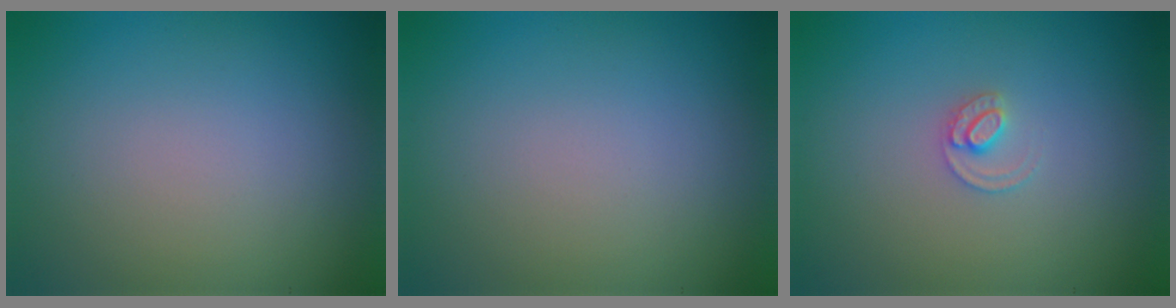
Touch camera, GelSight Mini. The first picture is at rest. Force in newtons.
{"total": 0.0}
{"total": 1.5, "press": 1.5, "slide": 0.2}